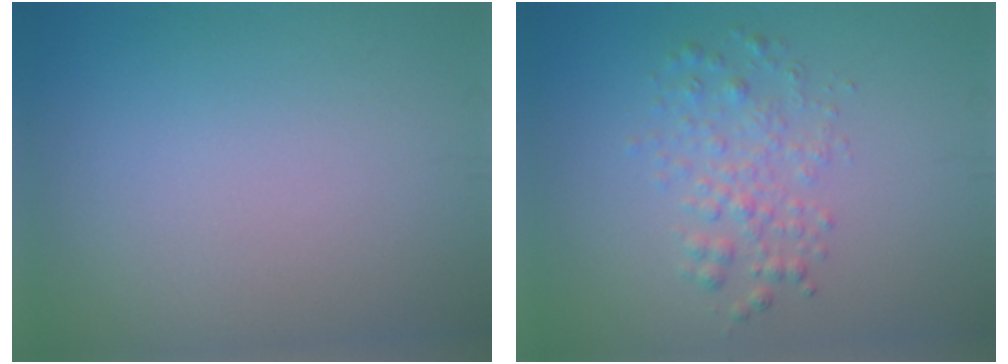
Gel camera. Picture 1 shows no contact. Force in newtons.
{"total": 2.5, "press": 2.5, "slide": 0.0}